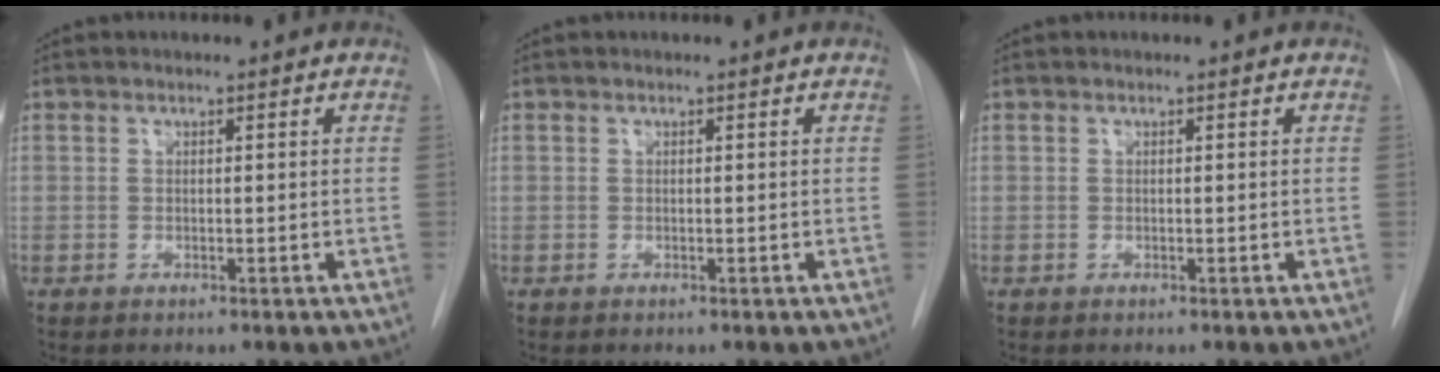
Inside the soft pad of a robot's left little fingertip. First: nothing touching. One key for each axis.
{"total": 0.0}
{"total": 0.0}